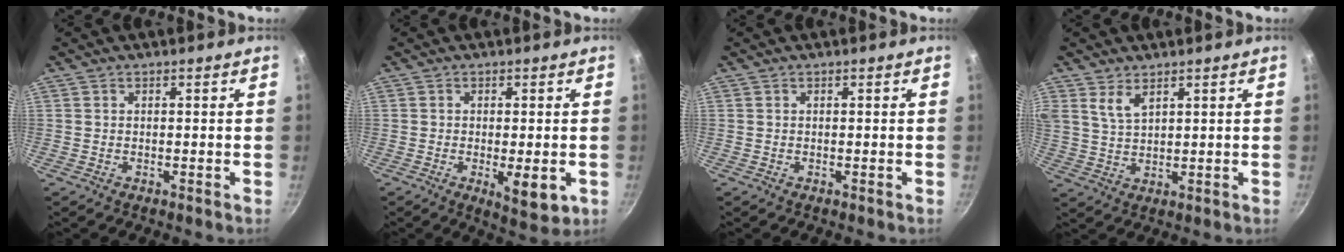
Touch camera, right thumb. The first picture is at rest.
{"total": 6.6, "force": [-1.7, 2.4, 6.0], "torque": [-0.083, -0.016, -0.020]}
{"total": 0.0}
{"total": 4.1, "force": [2.6, 1.8, 2.5], "torque": [-0.046, -0.015, 0.059]}